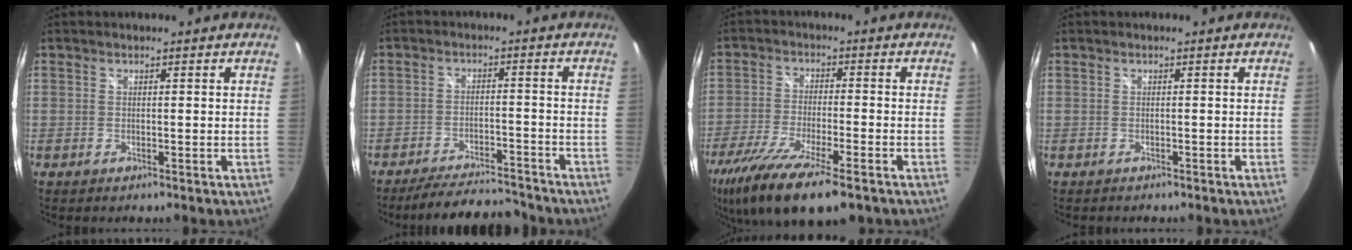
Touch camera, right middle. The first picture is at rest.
{"total": 11.8, "force": [-10.8, 2.3, 4.1], "torque": [-0.096, 0.003, -0.157]}
{"total": 17.1, "force": [-11.9, 3.9, 11.6], "torque": [-0.242, -0.061, -0.209]}
{"total": 0.5, "force": [-0.5, 0.2, 0.0], "torque": [-0.001, -0.001, -0.008]}